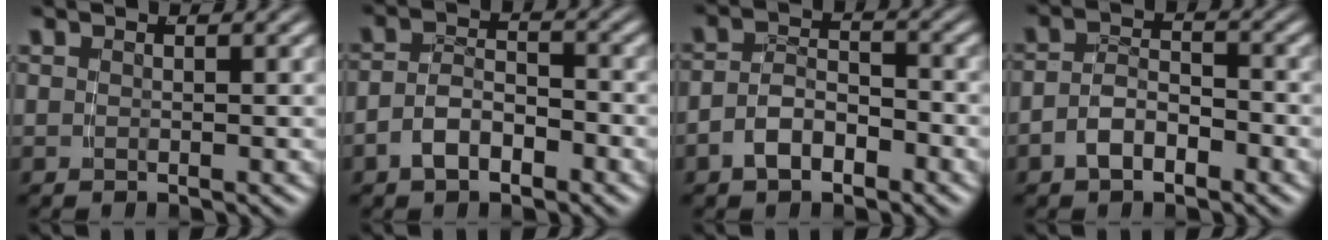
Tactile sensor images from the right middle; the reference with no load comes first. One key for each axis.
{"total": 3.9, "fx": -2.2, "fy": 2.4, "fz": 2.1, "tx": -0.030, "ty": -0.004, "tz": -0.040}
{"total": 4.3, "fx": -2.4, "fy": 2.9, "fz": 2.2, "tx": -0.032, "ty": -0.004, "tz": -0.043}
{"total": 3.7, "fx": -2.1, "fy": 2.3, "fz": 1.9, "tx": -0.028, "ty": -0.004, "tz": -0.038}